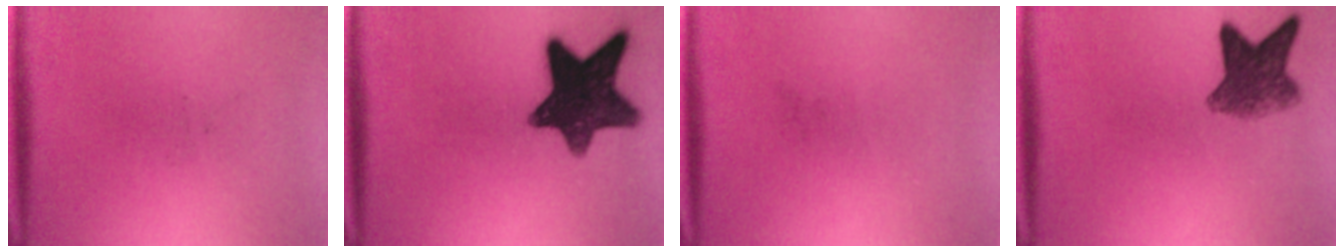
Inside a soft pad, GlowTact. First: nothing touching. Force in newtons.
{"total": 13.9}
{"total": 0.0}
{"total": 6.6}